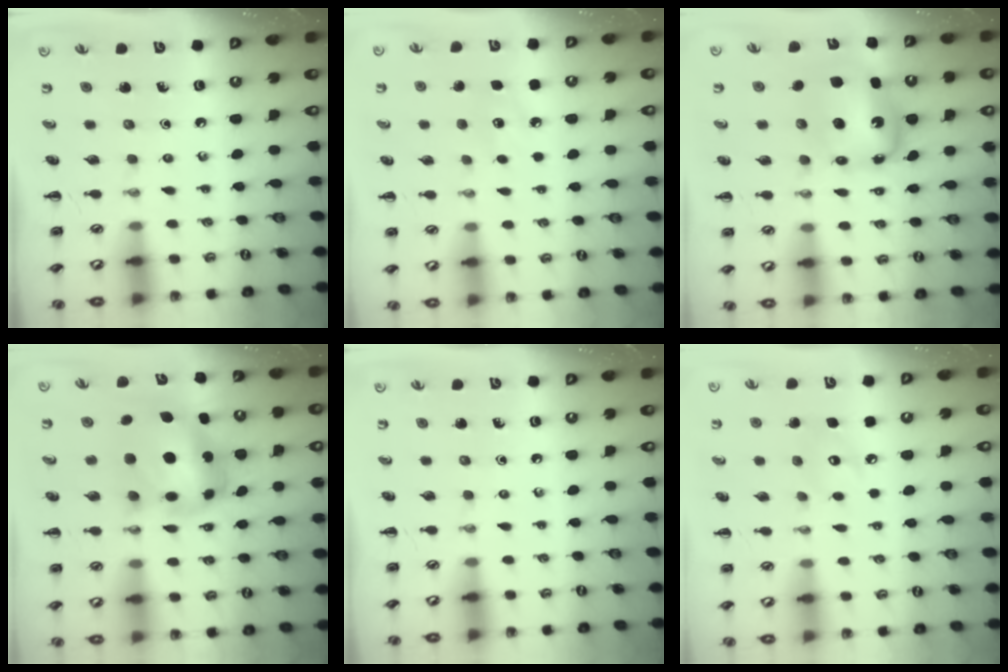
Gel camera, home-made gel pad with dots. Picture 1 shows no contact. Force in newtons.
{"total": 7.1, "press": 6.9, "slide": 1.9}
{"total": 8.5, "press": 8.2, "slide": 2.3}
{"total": 8.9, "press": 8.6, "slide": 2.5}
{"total": 0.0}
{"total": 6.3, "press": 6.3, "slide": 1.1}